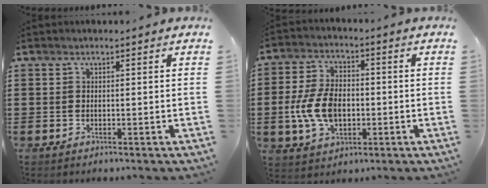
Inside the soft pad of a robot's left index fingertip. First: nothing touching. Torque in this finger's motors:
{"motor_torque": [1.95, 0.19, 0.90, 0.21]}